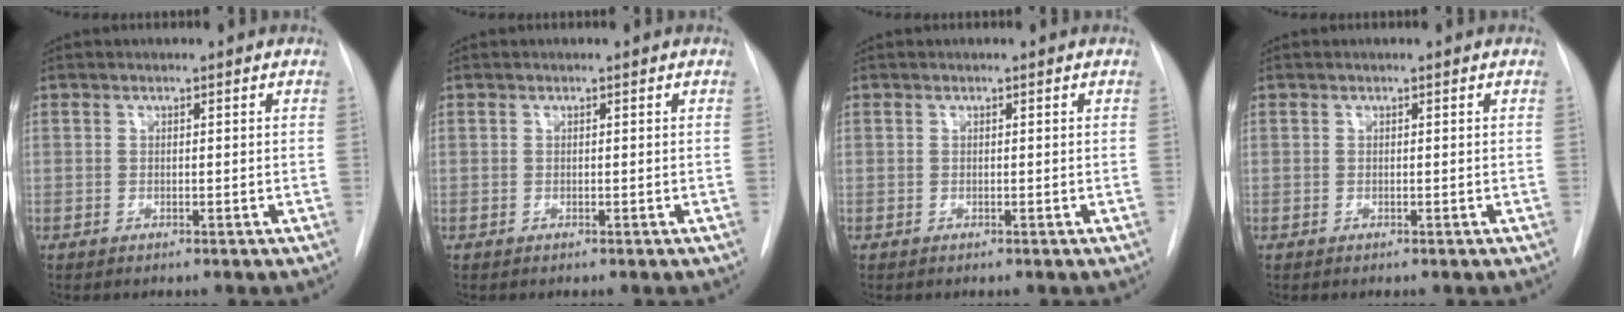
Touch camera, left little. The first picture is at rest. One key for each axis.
{"total": 0.0}
{"total": 0.0}
{"total": 0.0}